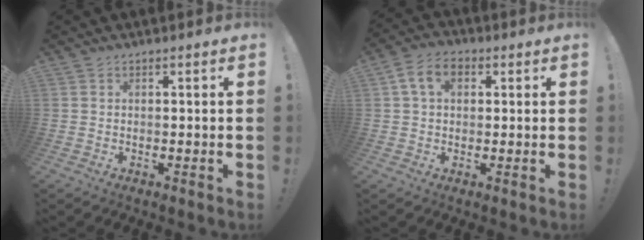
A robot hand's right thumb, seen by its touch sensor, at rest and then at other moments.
{"total": 8.2, "force": [2.6, 5.6, 5.4], "torque": [-0.095, 0.009, 0.049]}